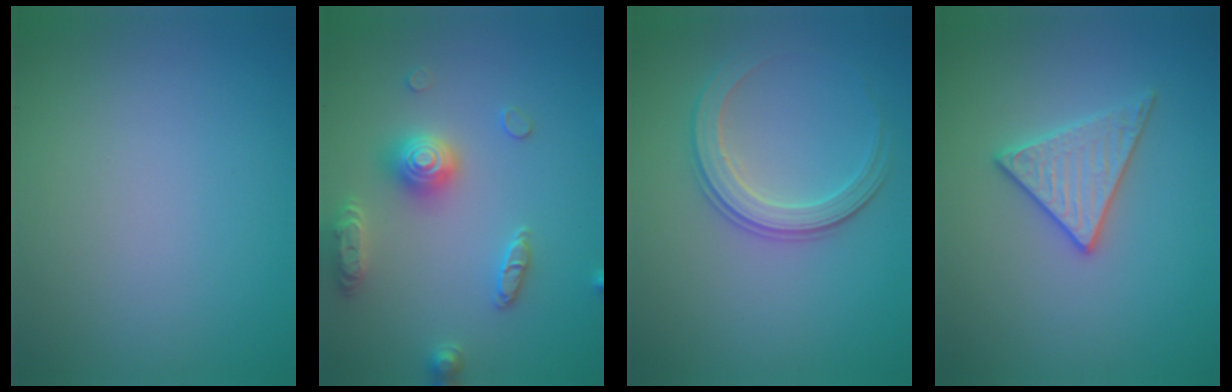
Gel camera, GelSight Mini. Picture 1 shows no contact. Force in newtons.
{"total": 3.7, "press": 3.7, "slide": 0.7}
{"total": 2.9, "press": 2.8, "slide": 0.5}
{"total": 2.9, "press": 2.9, "slide": 0.4}